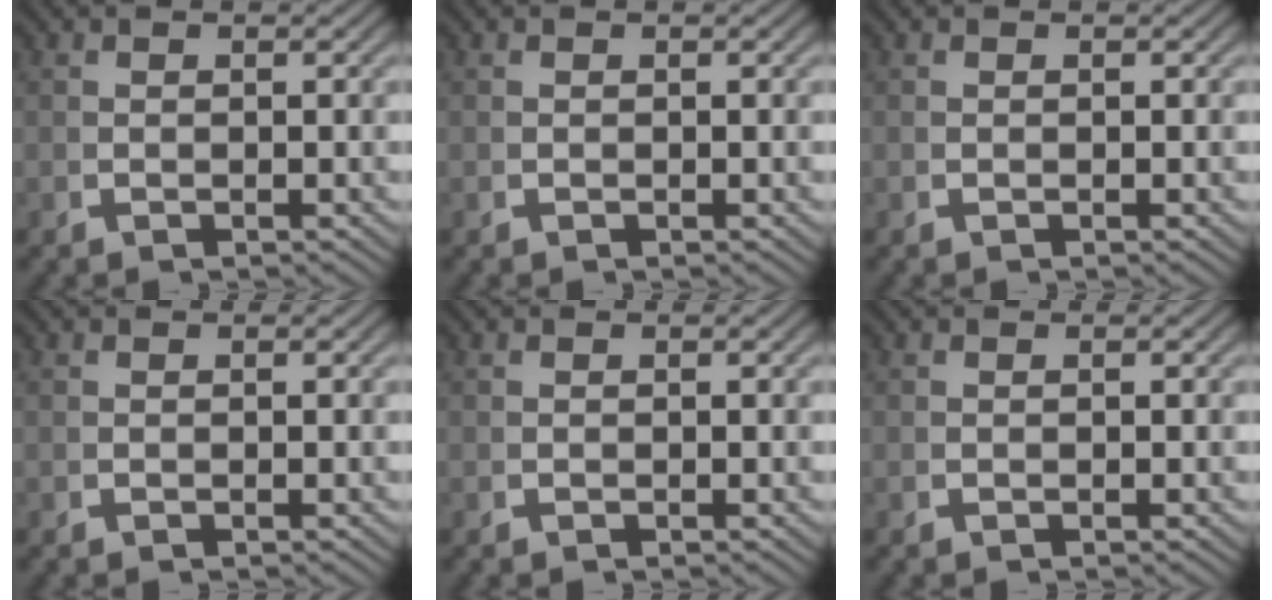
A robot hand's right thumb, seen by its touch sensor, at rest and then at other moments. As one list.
[{"total": 0.0}, {"total": 0.0}, {"total": 0.0}, {"total": 0.0}, {"total": 0.0}]